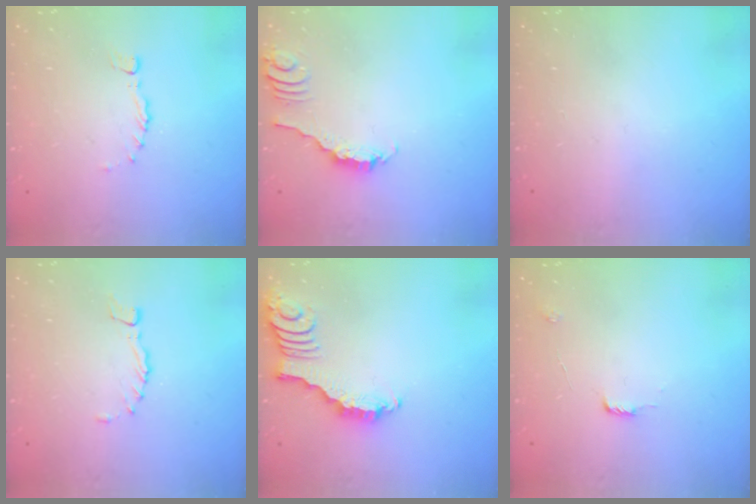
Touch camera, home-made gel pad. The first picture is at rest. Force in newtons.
{"total": 2.2, "press": 2.1, "slide": 0.3}
{"total": 0.0}
{"total": 1.2, "press": 1.2, "slide": 0.3}
{"total": 2.7, "press": 2.7, "slide": 0.4}
{"total": 6.0, "press": 6.0, "slide": 0.5}